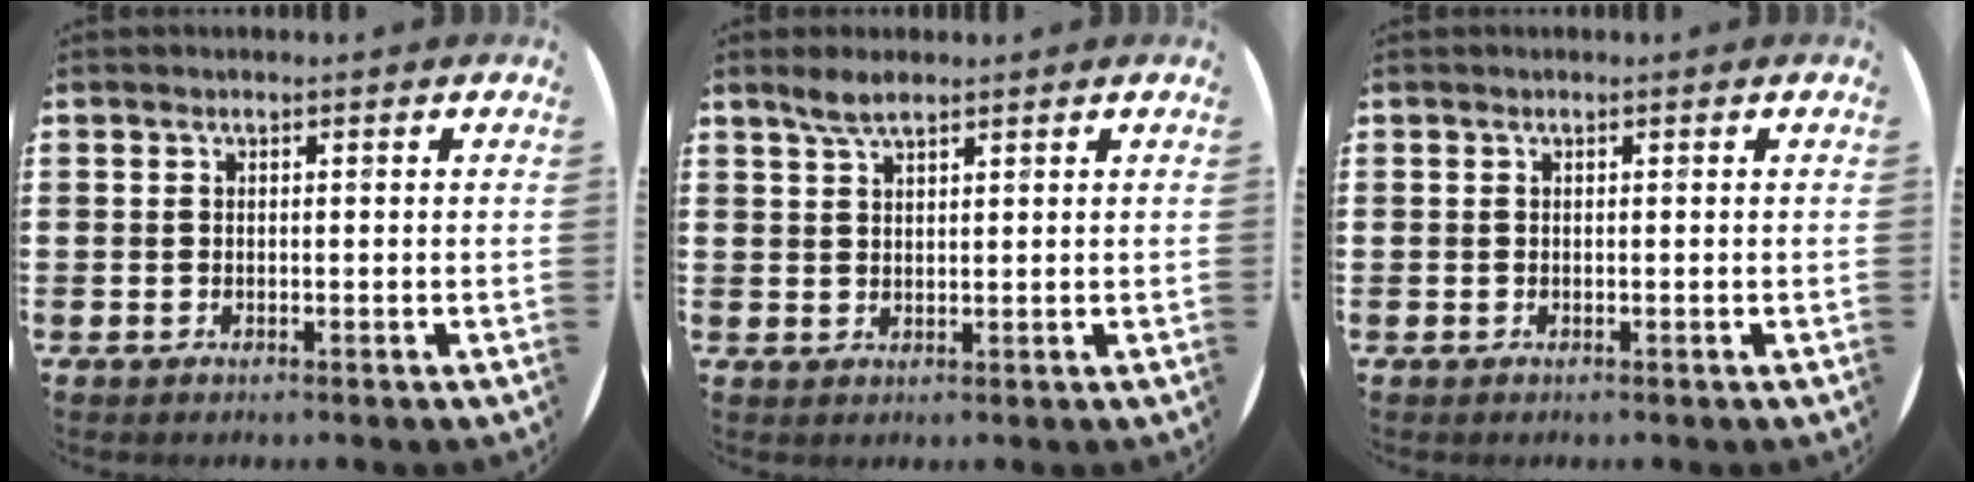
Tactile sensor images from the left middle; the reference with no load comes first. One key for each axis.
{"total": 2.8, "fx": 2.2, "fy": 0.6, "fz": 1.7, "tx": -0.037, "ty": 0.004, "tz": 0.040}
{"total": 0.0}